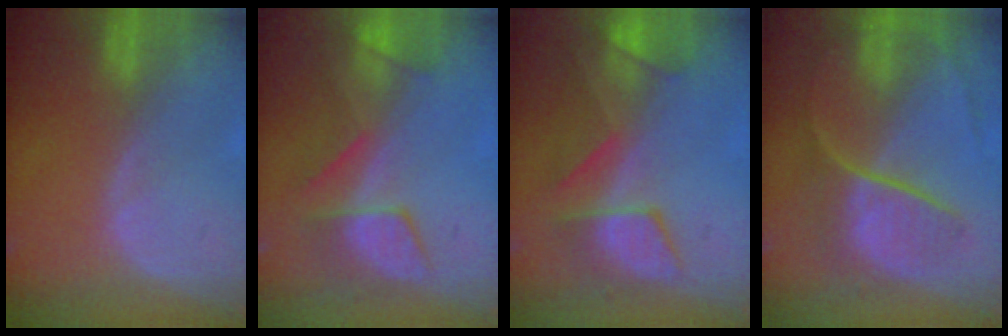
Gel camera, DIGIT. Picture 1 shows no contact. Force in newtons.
{"total": 7.7, "press": 7.3, "slide": 2.5}
{"total": 8.7, "press": 8.2, "slide": 2.8}
{"total": 8.8, "press": 7.5, "slide": 4.7}